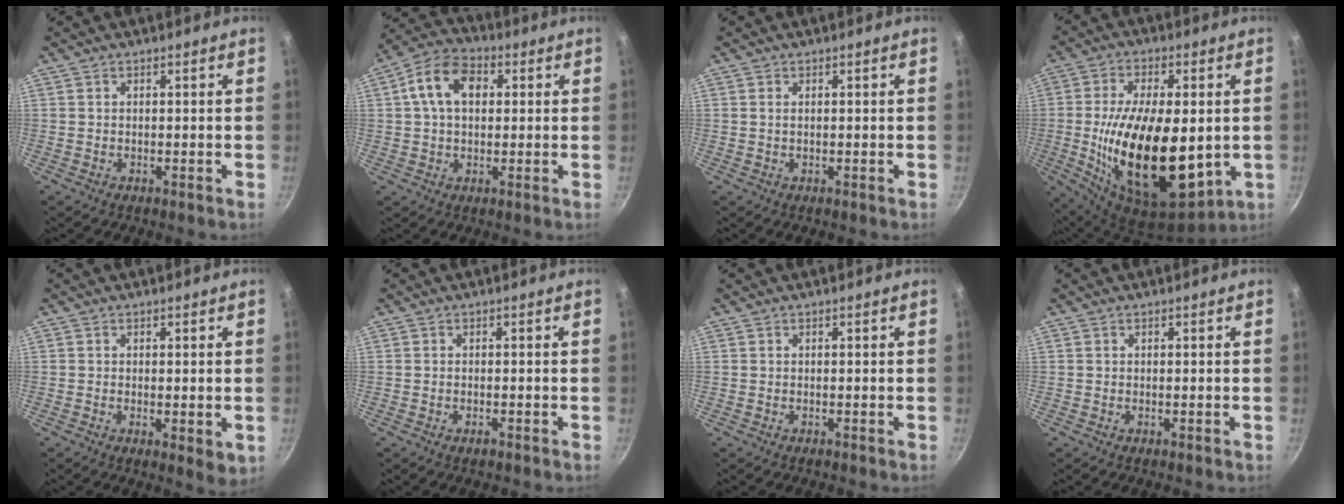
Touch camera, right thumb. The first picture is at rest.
{"total": 10.8, "force": [2.3, 7.3, 7.6], "torque": [-0.114, 0.021, 0.023]}
{"total": 0.8, "force": [0.2, 0.4, 0.7], "torque": [-0.012, 0.001, 0.003]}
{"total": 24.0, "force": [-1.4, 11.8, 20.9], "torque": [-0.366, -0.013, -0.013]}
{"total": 3.8, "force": [-0.2, 1.4, 3.5], "torque": [-0.051, -0.014, -0.002]}
{"total": 0.9, "force": [-0.6, 0.4, 0.6], "torque": [-0.012, 0.002, -0.010]}
{"total": 0.0}
{"total": 0.0}